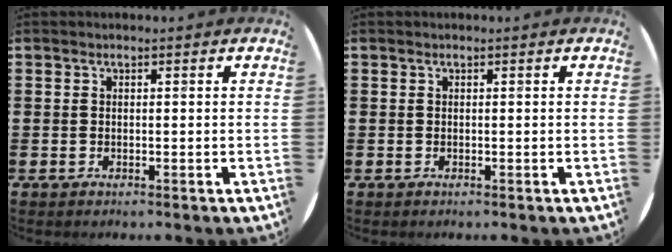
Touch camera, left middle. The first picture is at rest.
{"total": 0.0}